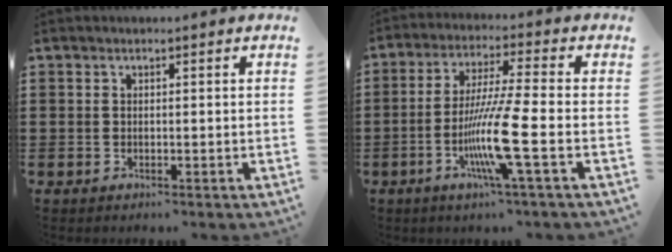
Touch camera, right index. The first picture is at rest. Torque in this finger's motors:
{"motor_torque": [2.14, 0.00, 0.58, 0.21]}